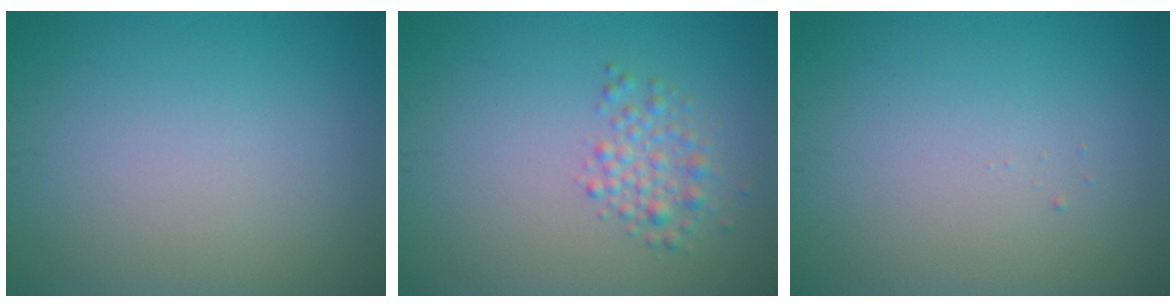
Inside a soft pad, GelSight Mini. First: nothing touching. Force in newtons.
{"total": 2.2, "press": 2.2, "slide": 0.1}
{"total": 0.0}